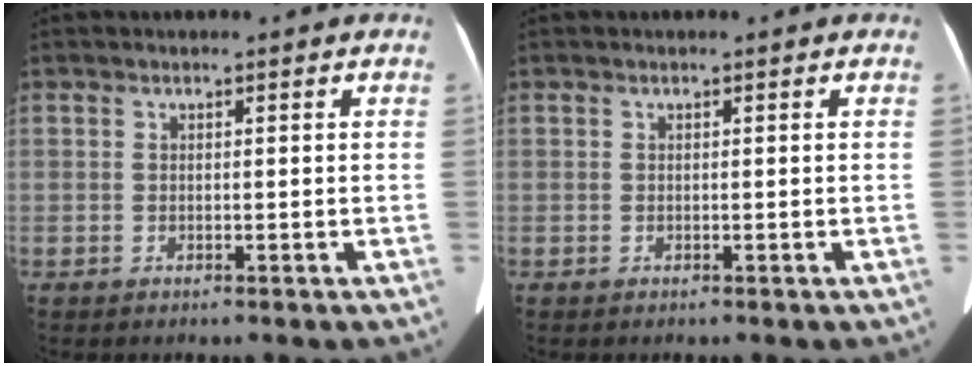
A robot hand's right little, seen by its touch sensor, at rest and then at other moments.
{"total": 0.0}